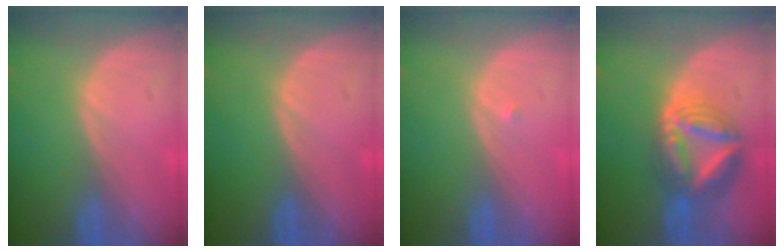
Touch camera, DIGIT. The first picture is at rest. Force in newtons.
{"total": 0.0}
{"total": 0.5, "press": 0.4, "slide": 0.3}
{"total": 9.1, "press": 9.0, "slide": 0.8}